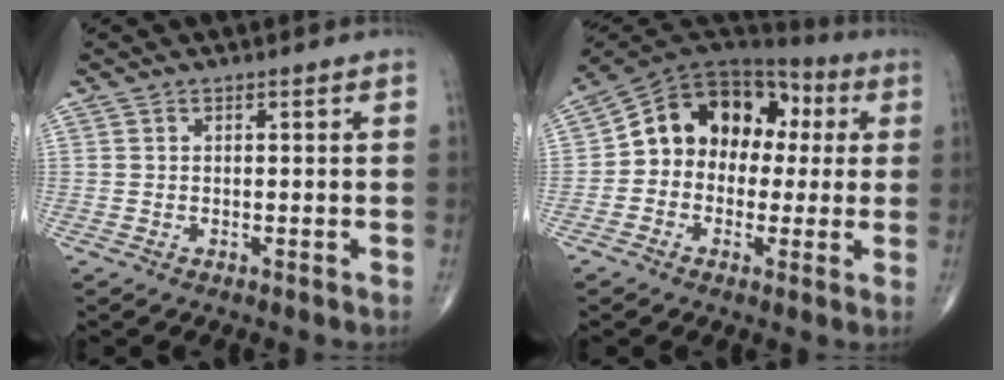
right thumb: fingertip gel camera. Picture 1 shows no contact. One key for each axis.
{"total": 15.2, "fx": 1.2, "fy": 11.8, "fz": 9.6, "tx": -0.115, "ty": 0.048, "tz": 0.008}